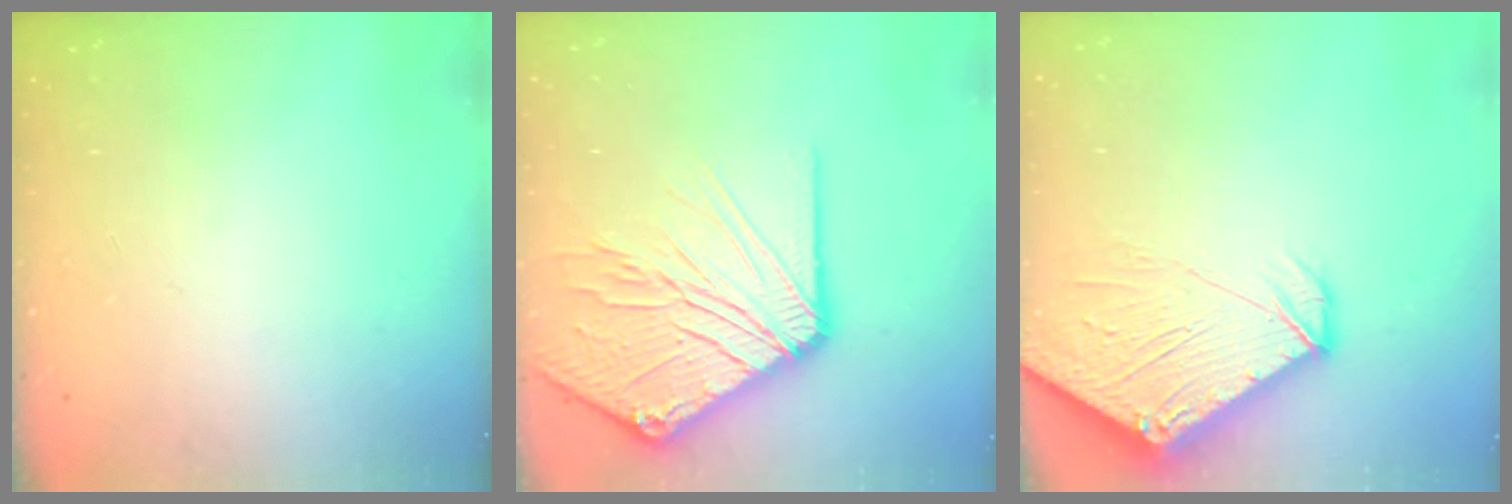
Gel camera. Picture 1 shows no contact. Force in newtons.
{"total": 19.9, "press": 19.8, "slide": 2.6}
{"total": 11.1, "press": 11.0, "slide": 1.2}